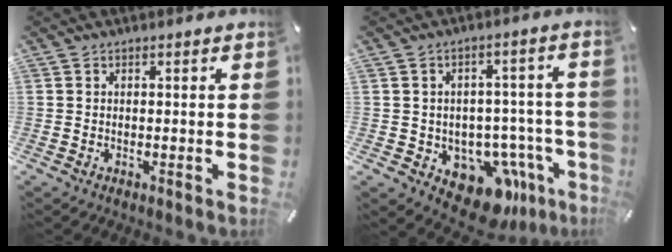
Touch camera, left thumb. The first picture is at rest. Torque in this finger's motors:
{"motor_torque": [1.18, 2.09, 0.29, 0.02, 0.07]}